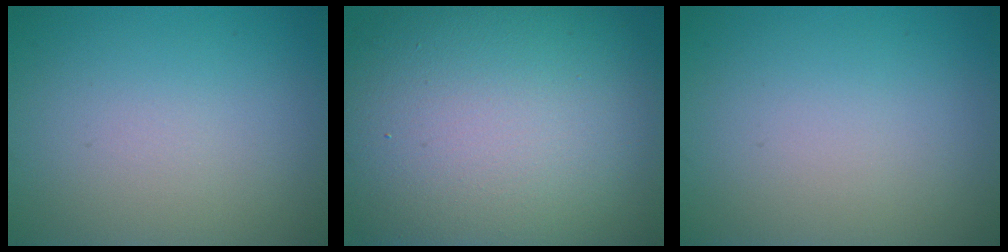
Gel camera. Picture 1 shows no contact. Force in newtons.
{"total": 17.6, "press": 17.5, "slide": 1.0}
{"total": 0.0}